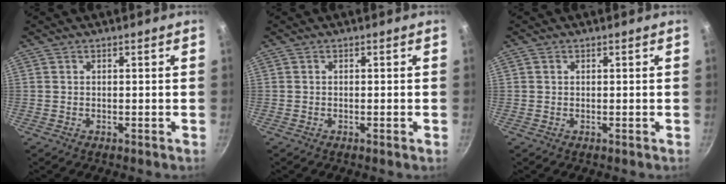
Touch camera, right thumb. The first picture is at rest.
{"total": 0.9, "force": [-0.4, 0.0, 0.8], "torque": [-0.018, 0.001, -0.008]}
{"total": 0.5, "force": [0.1, 0.5, 0.2], "torque": [-0.001, 0.003, 0.001]}